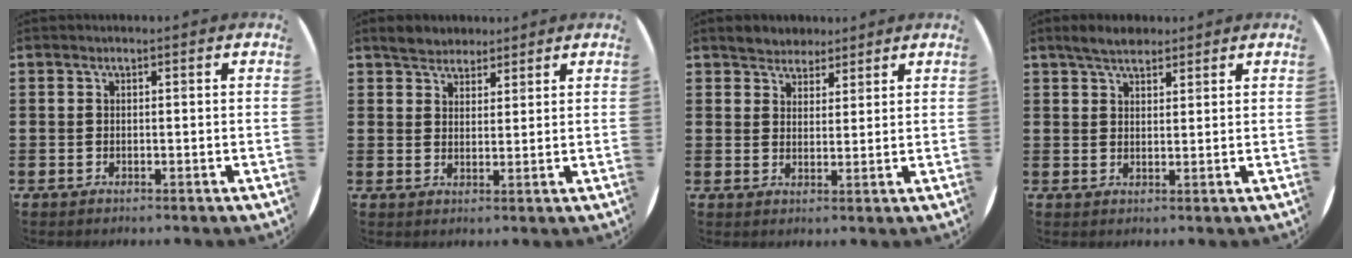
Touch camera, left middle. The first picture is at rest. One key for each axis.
{"total": 3.3, "fx": 3.0, "fy": 1.3, "fz": 0.0, "tx": 0.000, "ty": 0.000, "tz": 0.057}
{"total": 3.1, "fx": 2.8, "fy": 1.2, "fz": -0.2, "tx": 0.003, "ty": 0.000, "tz": 0.052}
{"total": 3.4, "fx": 3.0, "fy": 1.2, "fz": 1.2, "tx": -0.020, "ty": -0.002, "tz": 0.053}